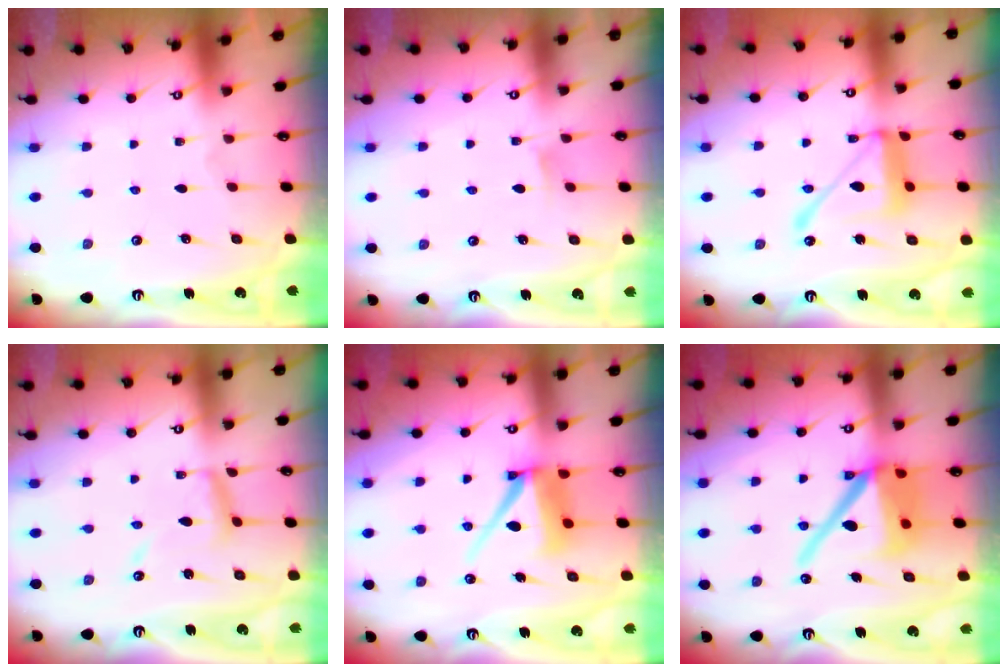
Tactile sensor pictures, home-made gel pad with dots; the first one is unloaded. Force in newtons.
{"total": 4.7, "press": 4.6, "slide": 0.7}
{"total": 18.8, "press": 18.8, "slide": 1.7}
{"total": 10.5, "press": 10.5, "slide": 1.0}
{"total": 9.7, "press": 9.6, "slide": 1.1}
{"total": 16.3, "press": 16.1, "slide": 2.2}